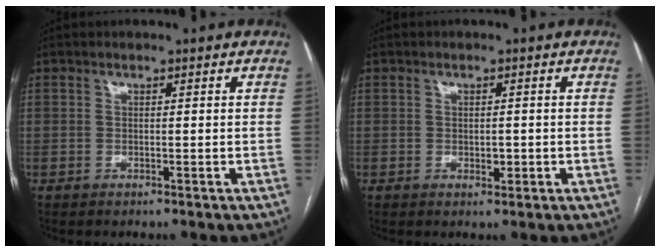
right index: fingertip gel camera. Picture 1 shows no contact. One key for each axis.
{"total": 1.8, "fx": -0.3, "fy": 0.9, "fz": 1.5, "tx": -0.025, "ty": -0.001, "tz": -0.001}